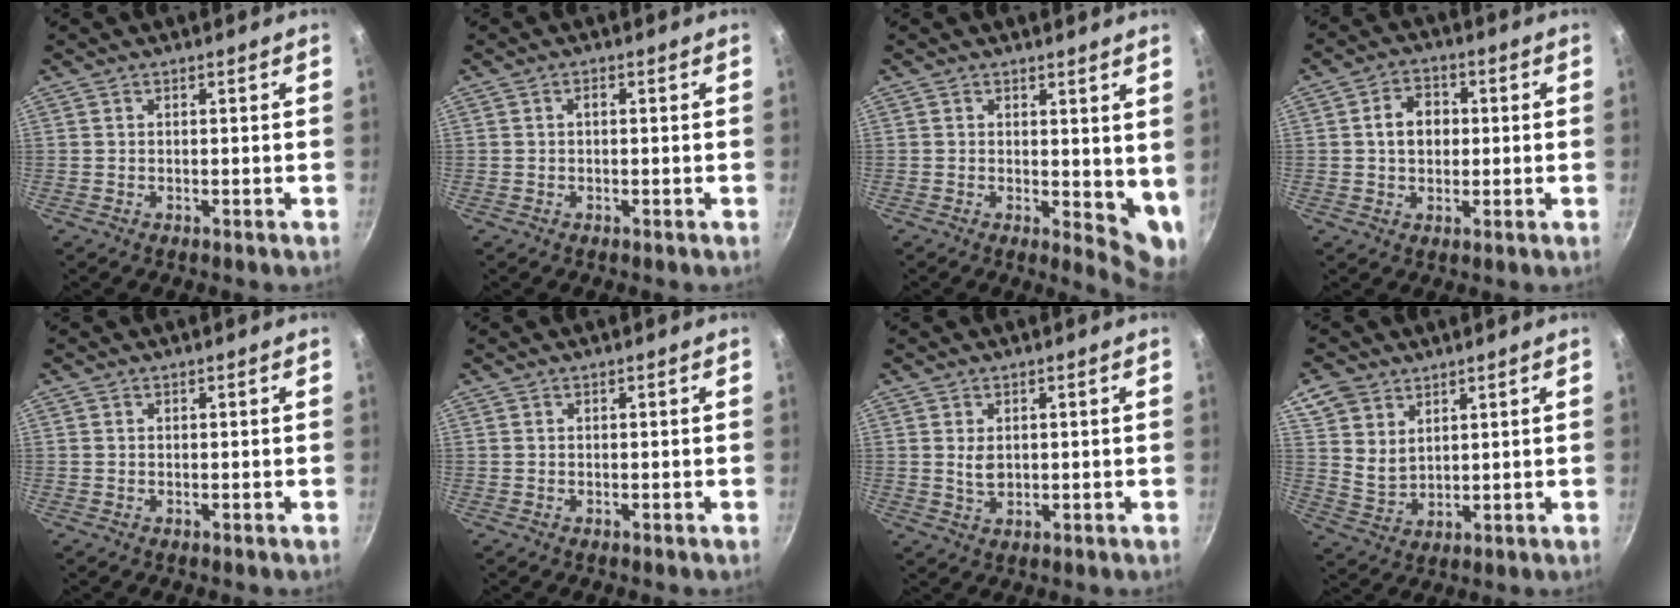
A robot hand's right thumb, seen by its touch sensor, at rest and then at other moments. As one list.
[{"total": 0.9, "force": [0.0, 0.5, 0.7], "torque": [-0.014, 0.006, 0.000]}, {"total": 6.7, "force": [1.7, 3.3, 5.6], "torque": [-0.057, -0.023, 0.024]}, {"total": 6.8, "force": [0.5, 5.2, 4.3], "torque": [-0.045, 0.012, 0.002]}, {"total": 0.0}, {"total": 0.0}, {"total": 3.1, "force": [0.6, 2.1, 2.2], "torque": [-0.037, -0.007, 0.014]}, {"total": 6.5, "force": [3.9, 5.0, 1.5], "torque": [-0.004, -0.012, 0.079]}]